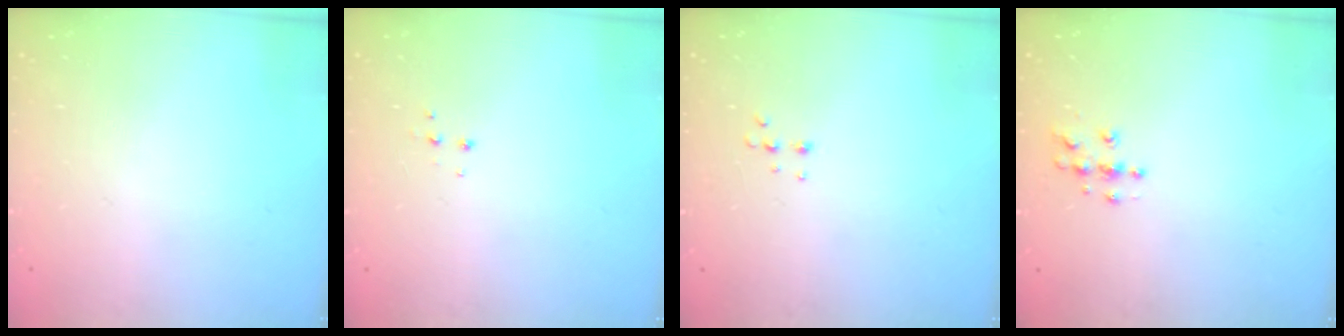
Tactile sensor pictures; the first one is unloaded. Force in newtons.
{"total": 3.9, "press": 3.9, "slide": 0.5}
{"total": 4.0, "press": 4.0, "slide": 0.8}
{"total": 4.3, "press": 4.3, "slide": 0.4}